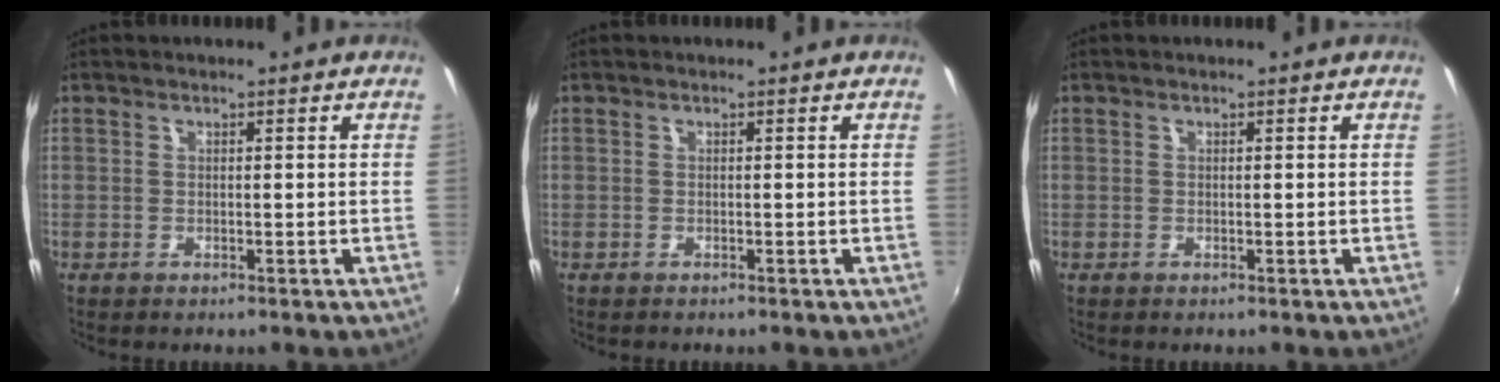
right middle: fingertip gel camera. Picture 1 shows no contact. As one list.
[{"total": 0.0}, {"total": 0.0}]